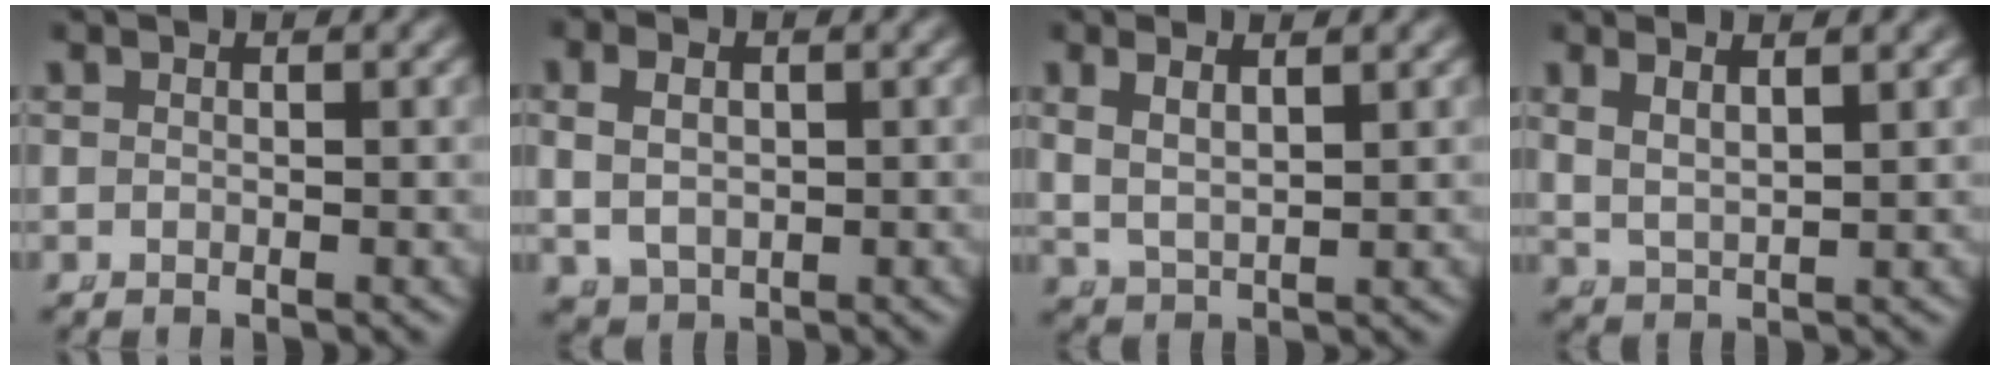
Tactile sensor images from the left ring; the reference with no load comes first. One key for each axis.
{"total": 3.7, "fx": 0.4, "fy": 3.0, "fz": 2.2, "tx": -0.051, "ty": -0.008, "tz": 0.020}
{"total": 3.6, "fx": 1.4, "fy": 2.5, "fz": 2.2, "tx": -0.056, "ty": -0.006, "tz": 0.031}
{"total": 3.6, "fx": 1.9, "fy": 2.0, "fz": 2.3, "tx": -0.050, "ty": -0.002, "tz": 0.039}